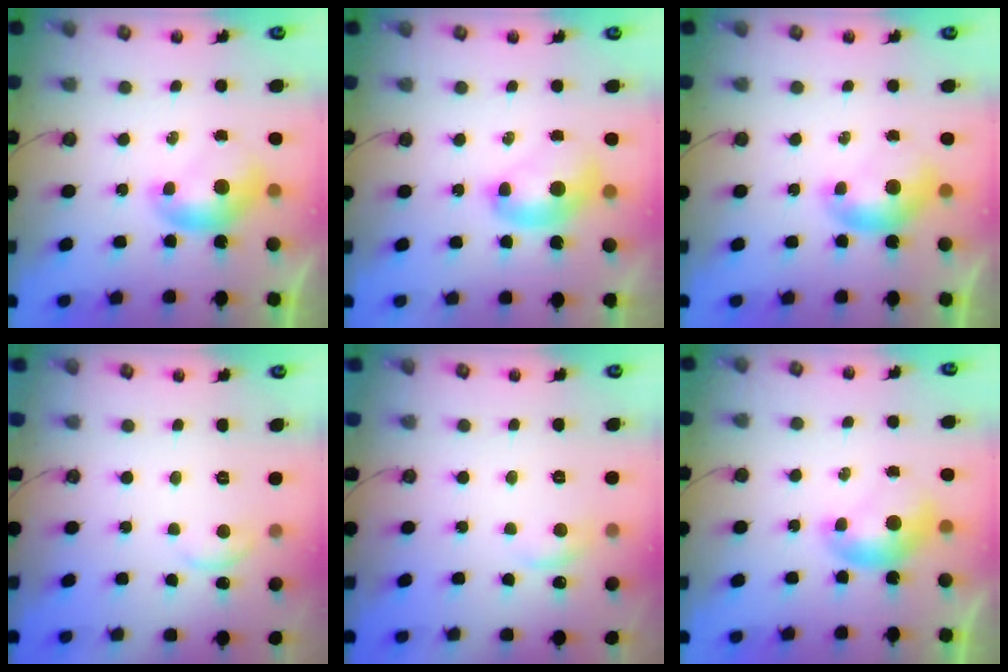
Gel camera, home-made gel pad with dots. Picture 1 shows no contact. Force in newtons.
{"total": 2.7, "press": 2.7, "slide": 0.1}
{"total": 0.0}
{"total": 1.9, "press": 1.9, "slide": 0.4}
{"total": 1.6, "press": 1.3, "slide": 0.8}
{"total": 0.0}